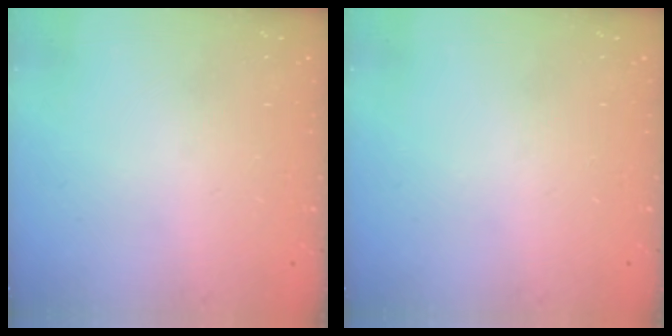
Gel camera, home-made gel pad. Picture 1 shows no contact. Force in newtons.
{"total": 0.0}